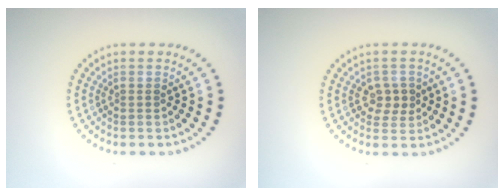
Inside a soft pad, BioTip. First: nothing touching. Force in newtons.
{"total": 2.2, "press": 2.1, "slide": 0.6}